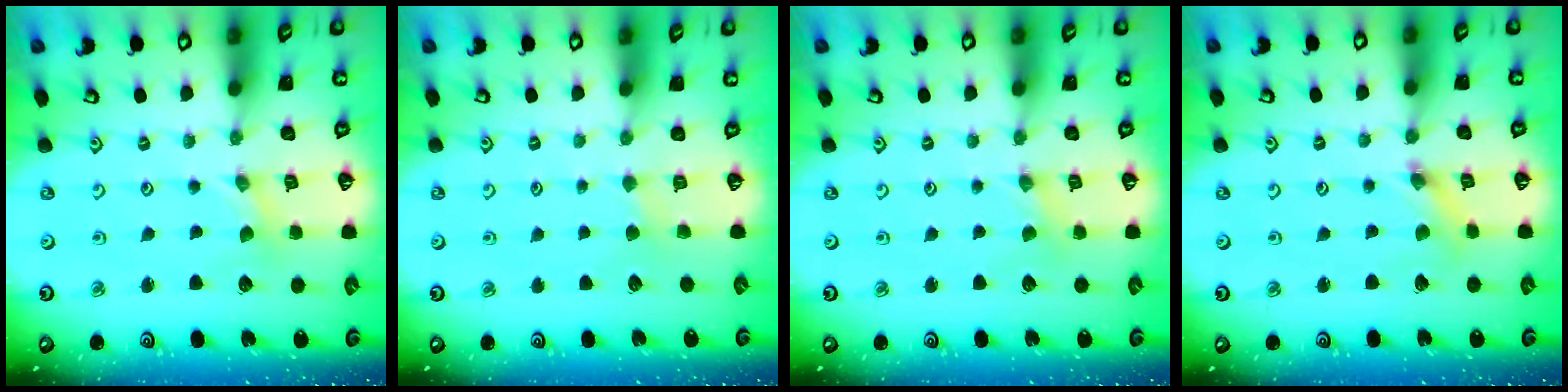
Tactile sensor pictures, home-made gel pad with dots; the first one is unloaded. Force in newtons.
{"total": 2.0, "press": 2.0, "slide": 0.3}
{"total": 1.5, "press": 1.5, "slide": 0.4}
{"total": 2.0, "press": 2.0, "slide": 0.1}